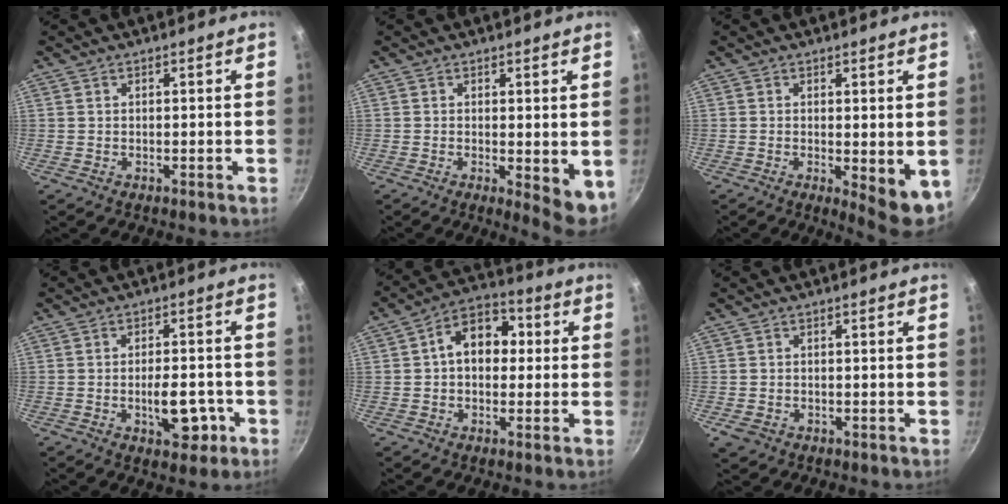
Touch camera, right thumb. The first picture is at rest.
{"total": 6.0, "force": [-0.2, 2.1, 5.6], "torque": [-0.068, -0.012, 0.001]}
{"total": 8.9, "force": [-1.7, 2.8, 8.3], "torque": [-0.092, -0.011, -0.013]}
{"total": 8.3, "force": [-2.8, 4.3, 6.5], "torque": [-0.063, 0.014, -0.035]}
{"total": 10.6, "force": [1.1, 7.6, 7.3], "torque": [-0.066, 0.029, 0.000]}
{"total": 2.9, "force": [-1.2, 2.2, 1.4], "torque": [-0.028, 0.002, -0.014]}